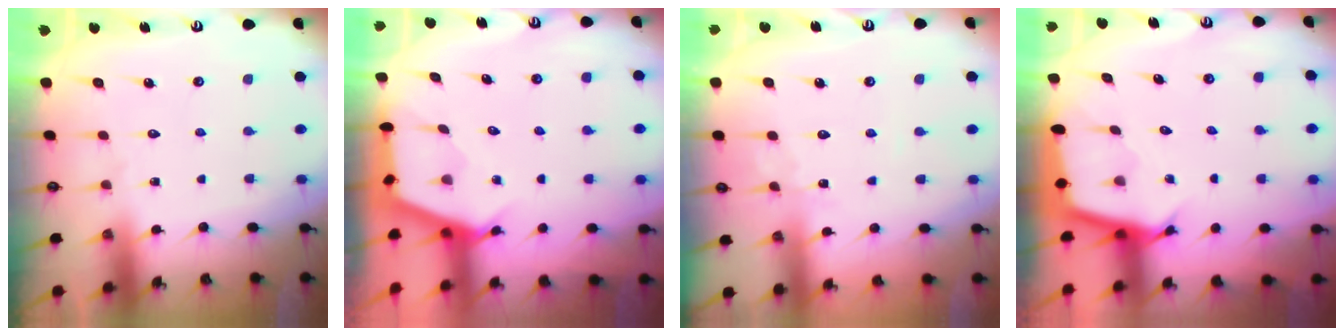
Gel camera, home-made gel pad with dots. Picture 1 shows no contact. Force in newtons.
{"total": 2.7, "press": 2.7, "slide": 0.4}
{"total": 2.2, "press": 2.2, "slide": 0.3}
{"total": 2.6, "press": 2.6, "slide": 0.1}